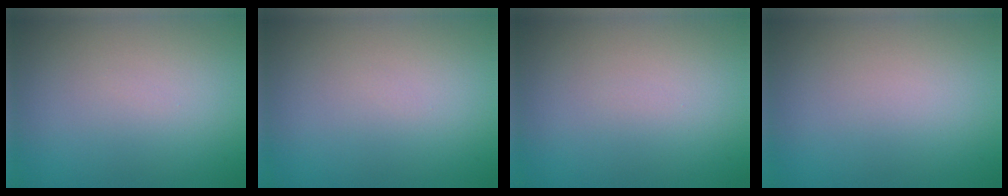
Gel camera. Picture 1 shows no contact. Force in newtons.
{"total": 0.0}
{"total": 0.0}
{"total": 0.0}